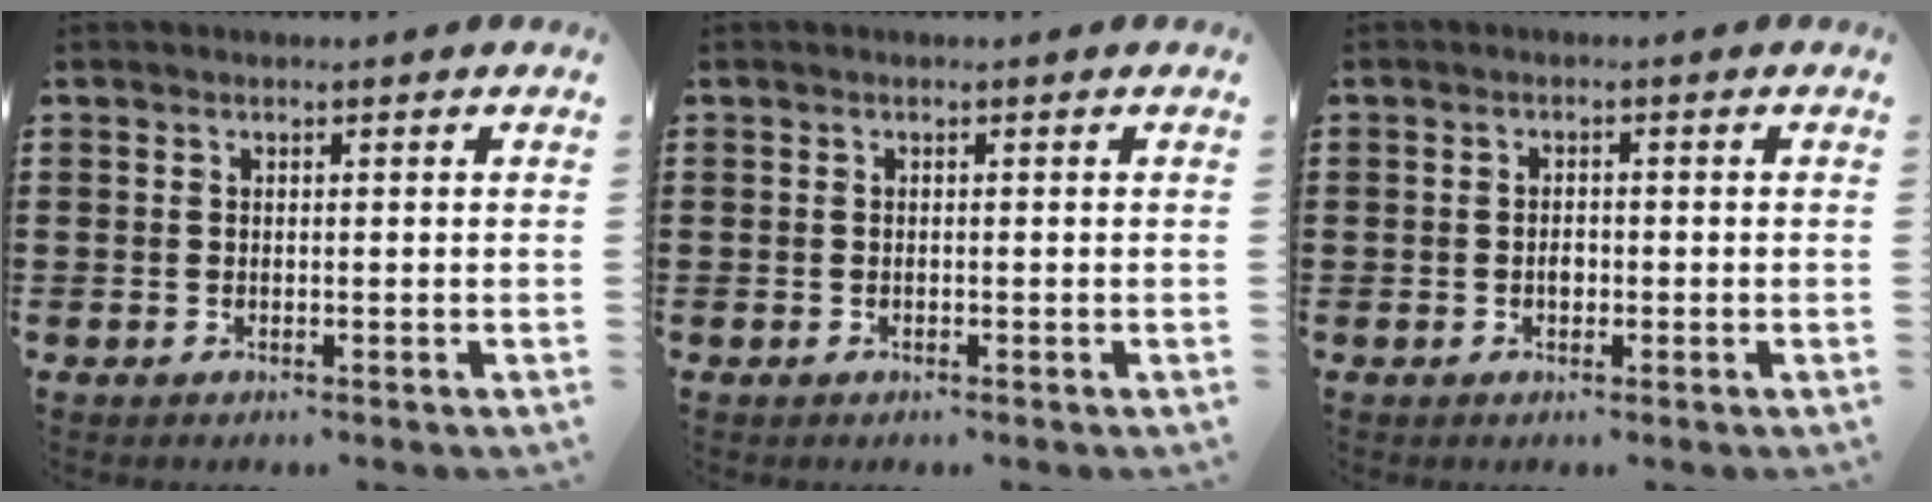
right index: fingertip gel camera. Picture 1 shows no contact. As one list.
[{"total": 0.0}, {"total": 1.6, "force": [-0.4, 0.9, 1.2], "torque": [-0.026, 0.000, -0.008]}]